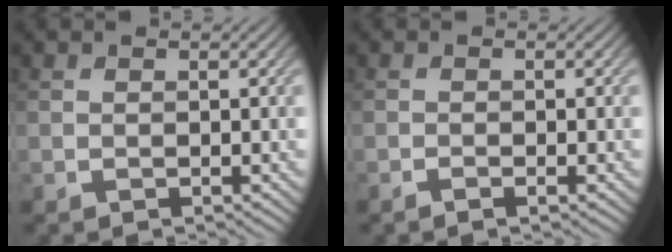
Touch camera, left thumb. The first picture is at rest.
{"total": 0.8, "force": [-0.5, 0.1, 0.6], "torque": [-0.012, -0.002, -0.010]}